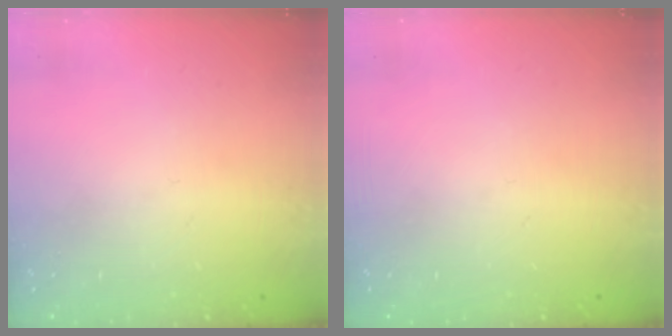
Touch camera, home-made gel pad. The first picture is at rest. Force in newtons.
{"total": 0.0}